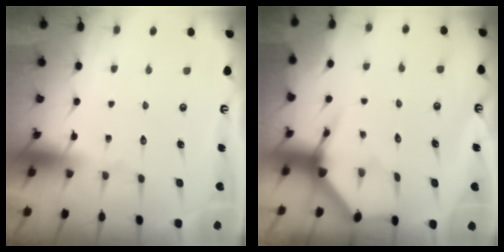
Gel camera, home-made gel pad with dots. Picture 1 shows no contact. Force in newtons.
{"total": 3.9, "press": 3.9, "slide": 0.3}